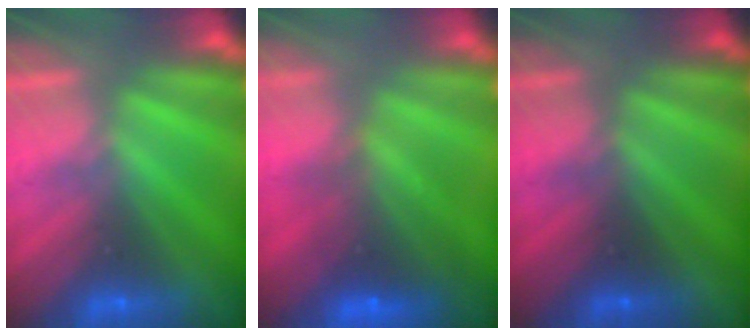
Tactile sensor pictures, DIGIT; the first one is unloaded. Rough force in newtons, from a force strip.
{"total": 7.2}
{"total": 2.0}